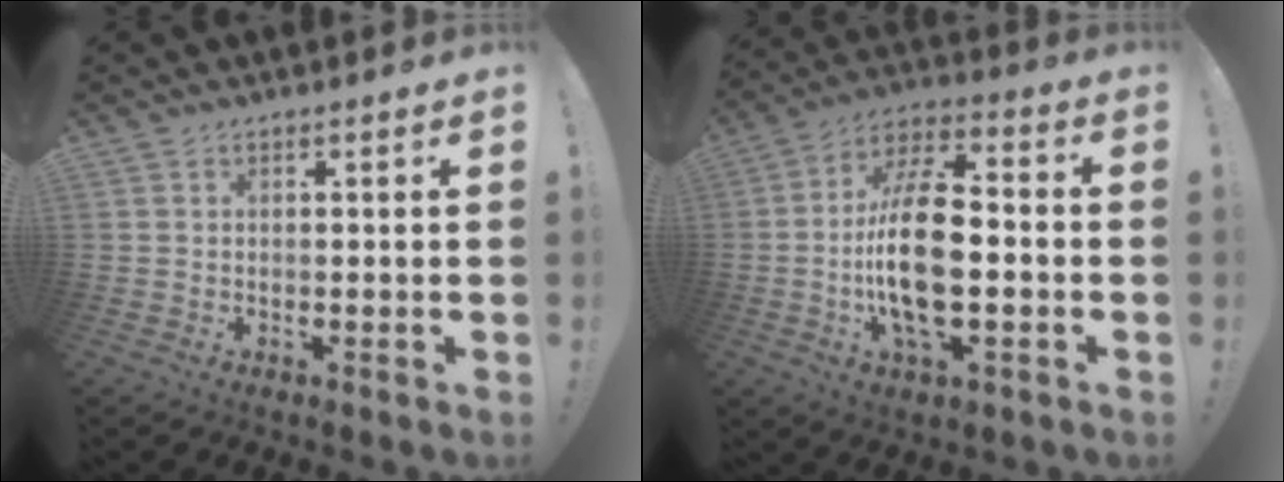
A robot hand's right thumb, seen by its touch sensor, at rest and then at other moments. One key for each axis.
{"total": 18.9, "fx": -2.8, "fy": 8.5, "fz": 16.7, "tx": -0.322, "ty": 0.000, "tz": -0.051}